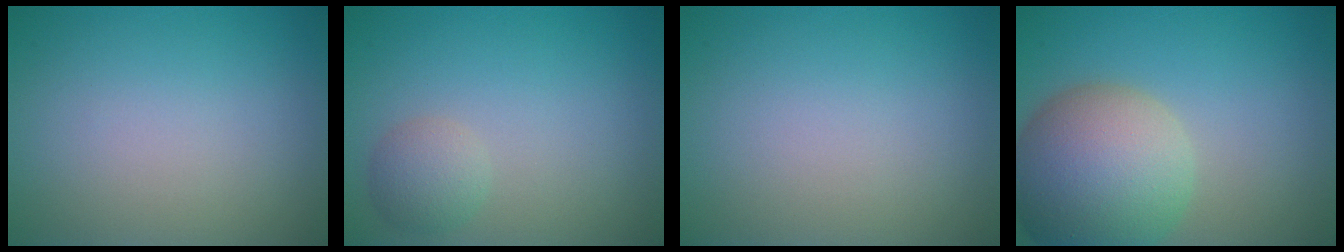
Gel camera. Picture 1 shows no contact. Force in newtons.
{"total": 2.1, "press": 2.1, "slide": 0.1}
{"total": 0.0}
{"total": 10.6, "press": 10.5, "slide": 0.8}